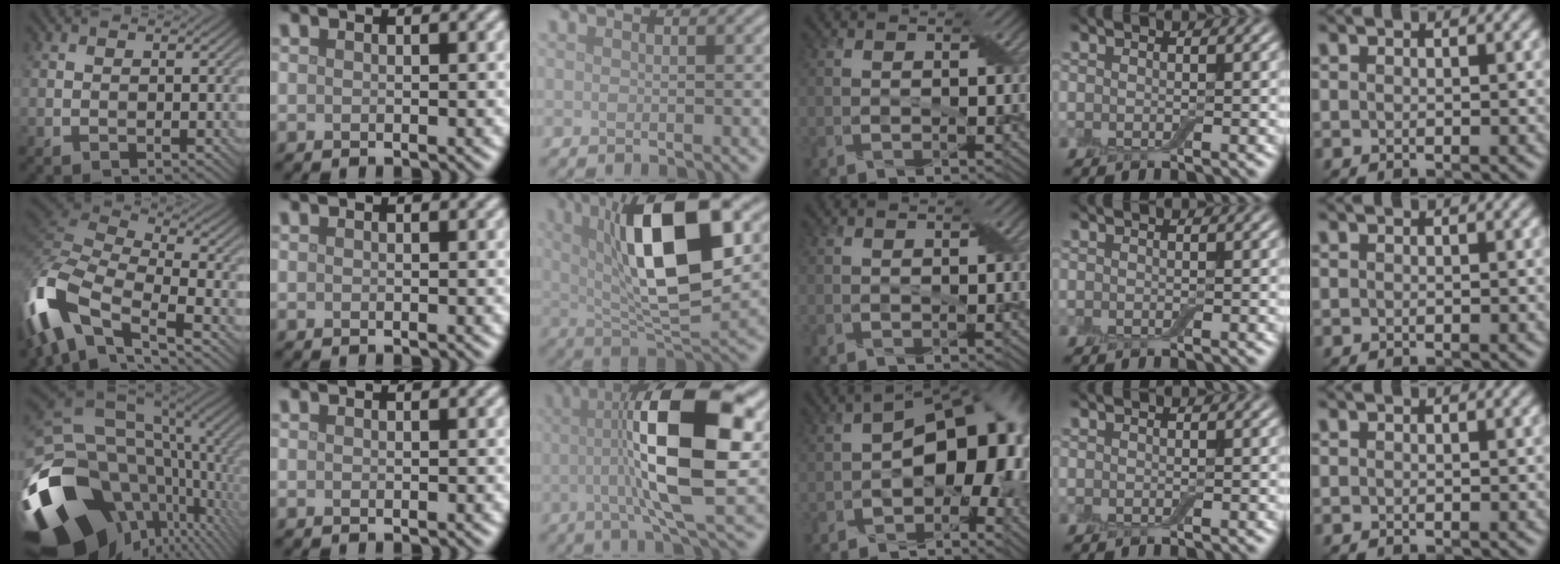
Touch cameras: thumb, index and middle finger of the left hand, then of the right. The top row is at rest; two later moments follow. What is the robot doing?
{"motion": "open", "object": "airpods case & airpods"}